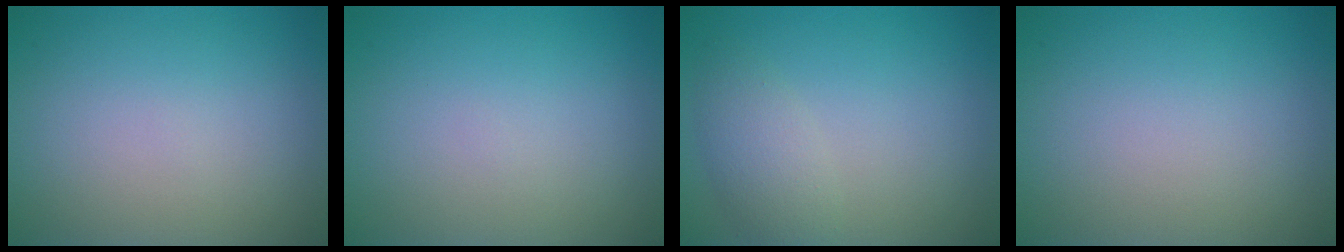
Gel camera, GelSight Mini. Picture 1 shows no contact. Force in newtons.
{"total": 0.0}
{"total": 2.5, "press": 2.5, "slide": 0.1}
{"total": 0.0}